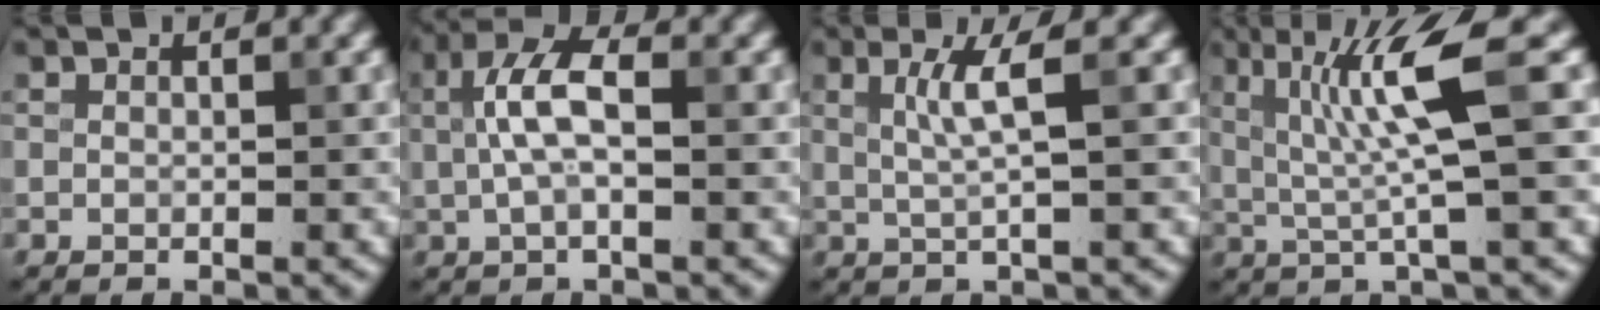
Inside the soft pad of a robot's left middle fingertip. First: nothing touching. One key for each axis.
{"total": 4.4, "fx": 0.6, "fy": 1.8, "fz": 4.0, "tx": -0.084, "ty": 0.011, "tz": 0.005}
{"total": 2.9, "fx": 0.7, "fy": 0.4, "fz": 2.8, "tx": -0.051, "ty": -0.001, "tz": 0.014}
{"total": 6.1, "fx": 1.3, "fy": 0.4, "fz": 5.9, "tx": -0.123, "ty": 0.004, "tz": 0.025}